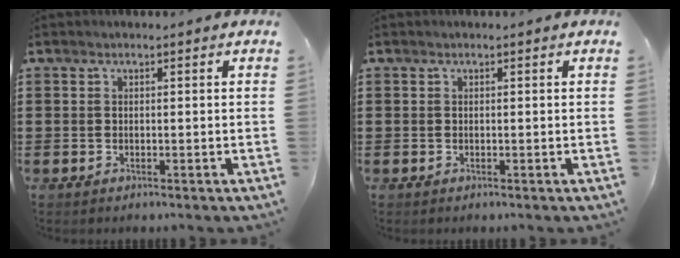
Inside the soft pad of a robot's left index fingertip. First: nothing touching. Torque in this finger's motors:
{"motor_torque": [-0.06, -0.06, 0.00, 0.00]}